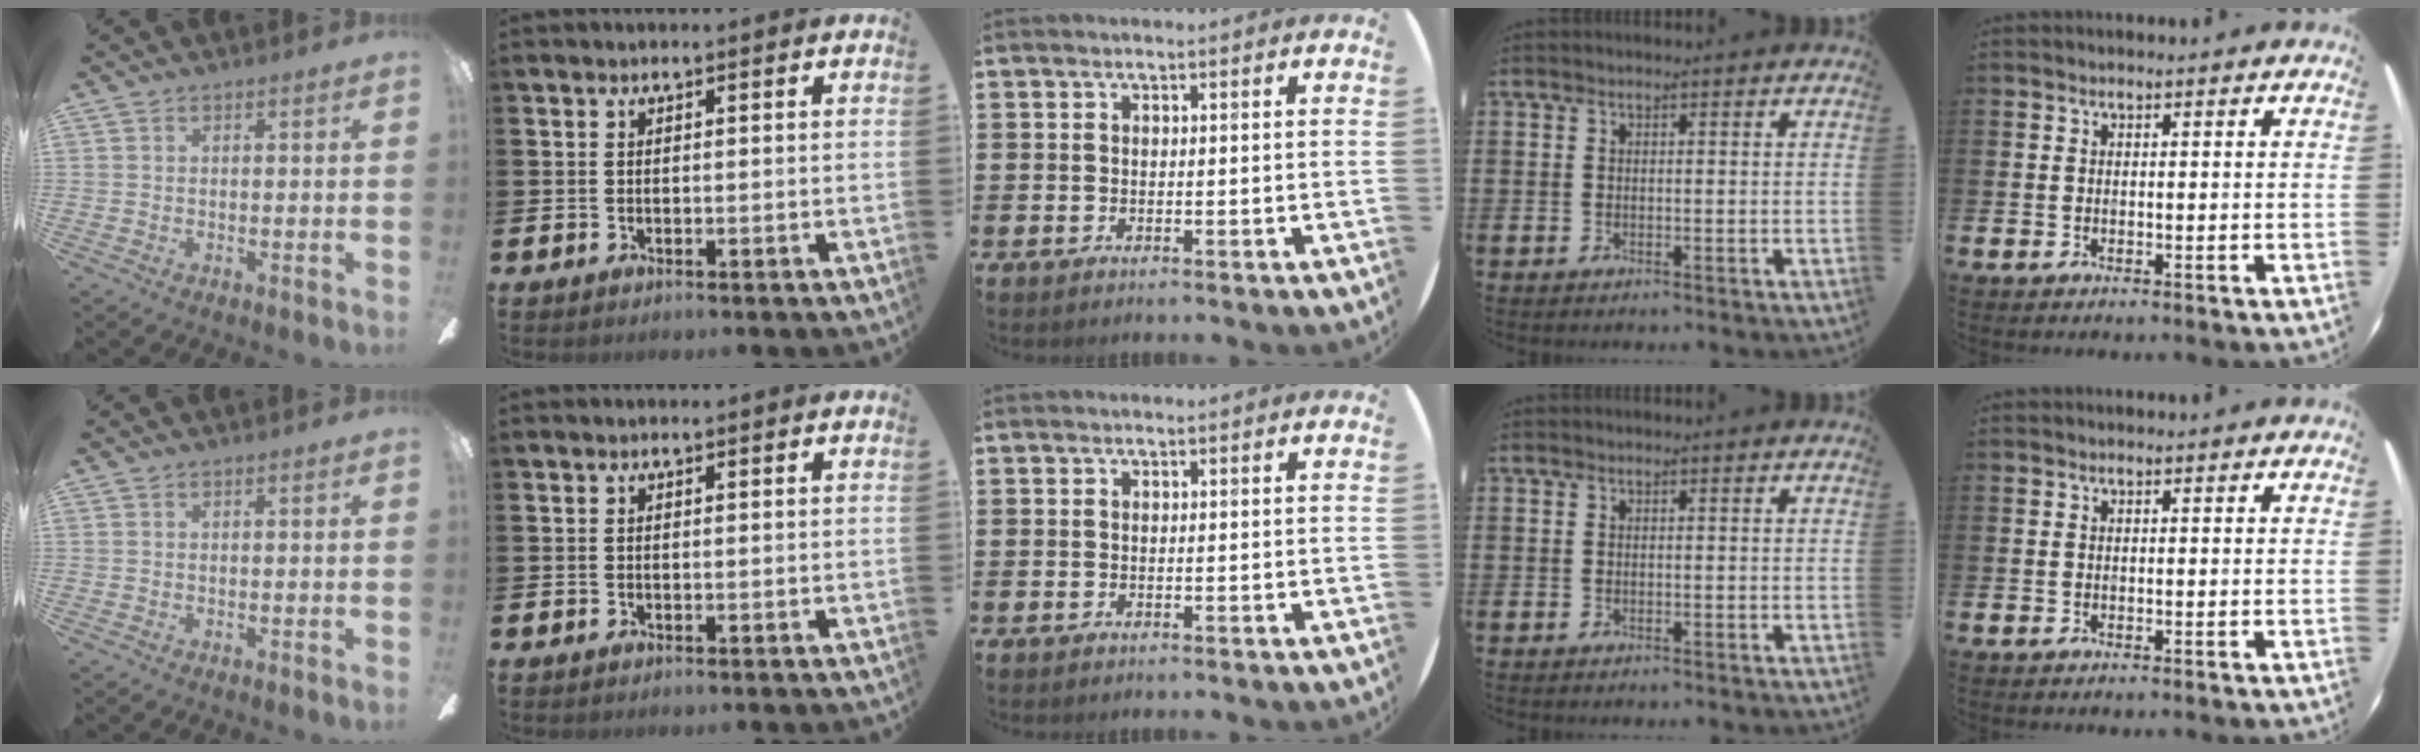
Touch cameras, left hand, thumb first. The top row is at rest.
{}